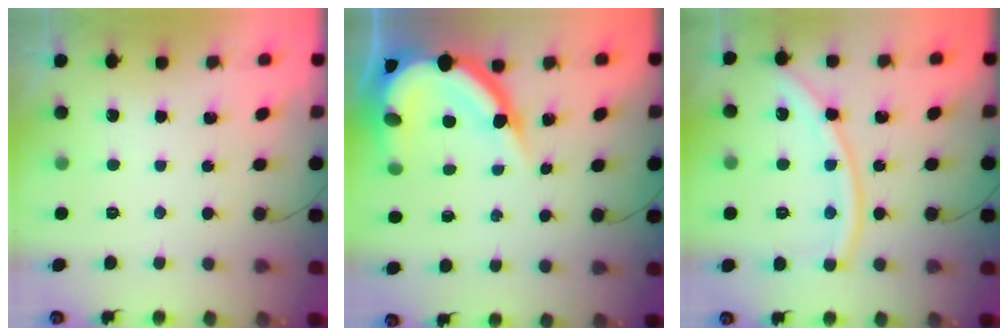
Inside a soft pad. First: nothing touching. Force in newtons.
{"total": 16.2, "press": 16.2, "slide": 1.6}
{"total": 12.3, "press": 12.2, "slide": 1.6}